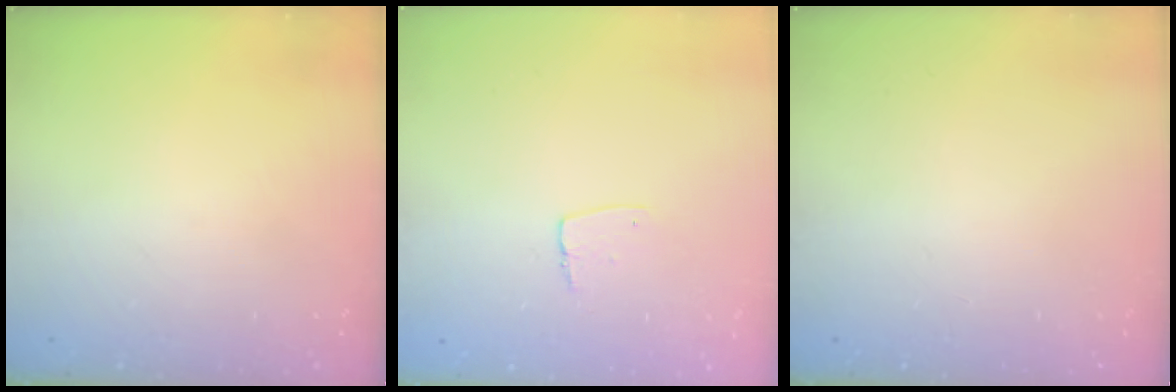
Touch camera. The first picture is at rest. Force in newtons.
{"total": 4.9, "press": 4.8, "slide": 0.3}
{"total": 0.0}